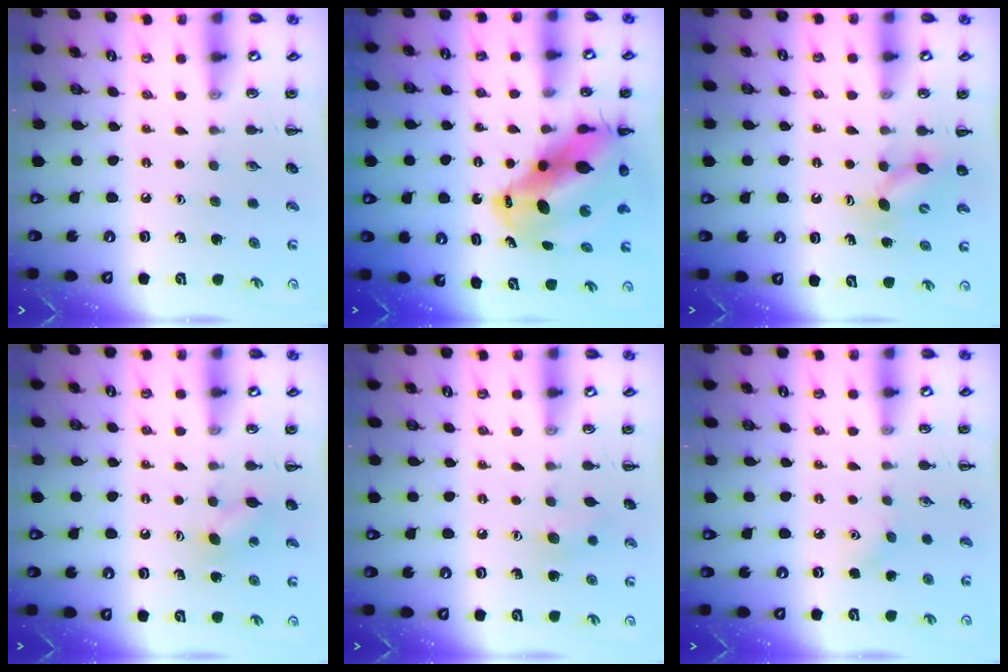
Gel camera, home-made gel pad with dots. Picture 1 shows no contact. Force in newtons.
{"total": 13.1, "press": 12.6, "slide": 3.6}
{"total": 5.0, "press": 4.9, "slide": 1.0}
{"total": 6.7, "press": 6.5, "slide": 1.5}
{"total": 5.4, "press": 5.3, "slide": 1.3}
{"total": 4.0, "press": 3.8, "slide": 1.0}